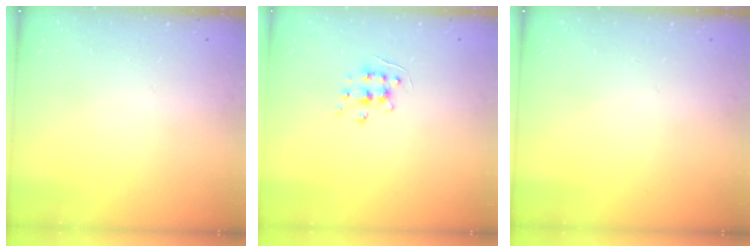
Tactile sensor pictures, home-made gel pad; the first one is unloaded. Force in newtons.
{"total": 5.7, "press": 5.7, "slide": 0.5}
{"total": 0.0}